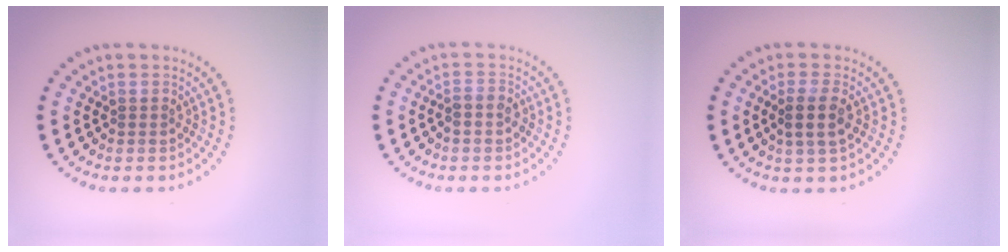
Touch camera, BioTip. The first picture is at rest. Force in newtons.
{"total": 1.5, "press": 1.3, "slide": 0.8}
{"total": 2.5, "press": 2.2, "slide": 1.0}